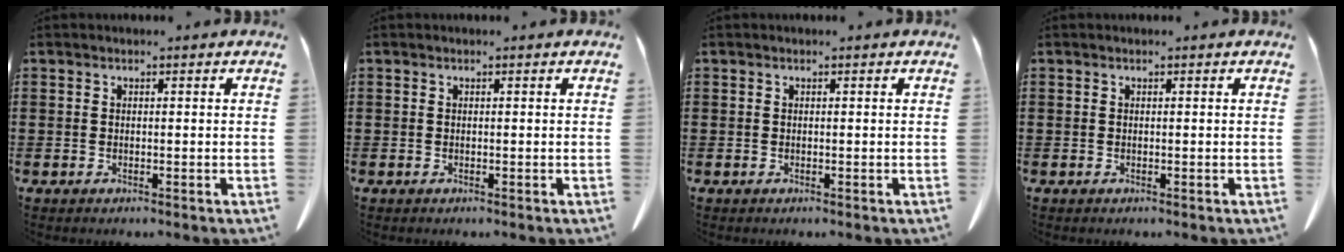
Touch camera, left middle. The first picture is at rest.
{"total": 0.0}
{"total": 0.0}
{"total": 0.0}